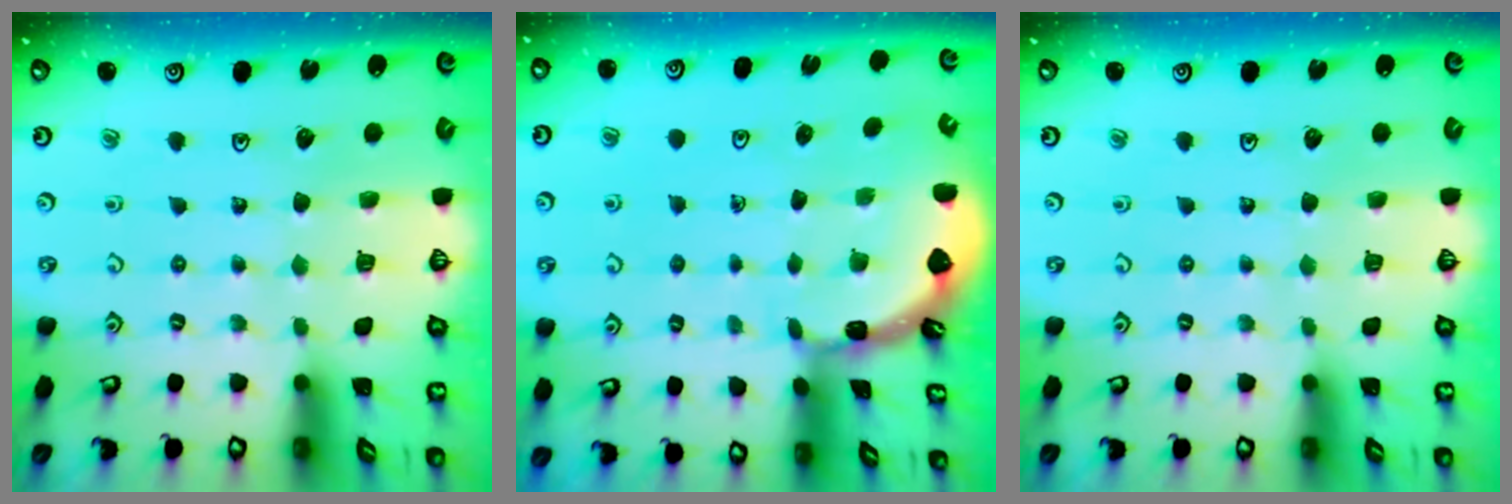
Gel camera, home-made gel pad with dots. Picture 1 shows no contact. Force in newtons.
{"total": 1.8, "press": 1.8, "slide": 0.2}
{"total": 0.0}